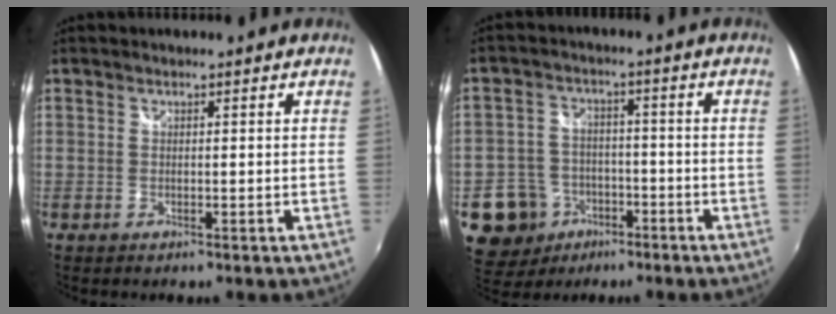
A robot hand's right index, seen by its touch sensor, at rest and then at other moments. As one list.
[{"total": 10.3, "force": [-4.7, 8.9, 2.1], "torque": [-0.073, 0.026, -0.065]}]